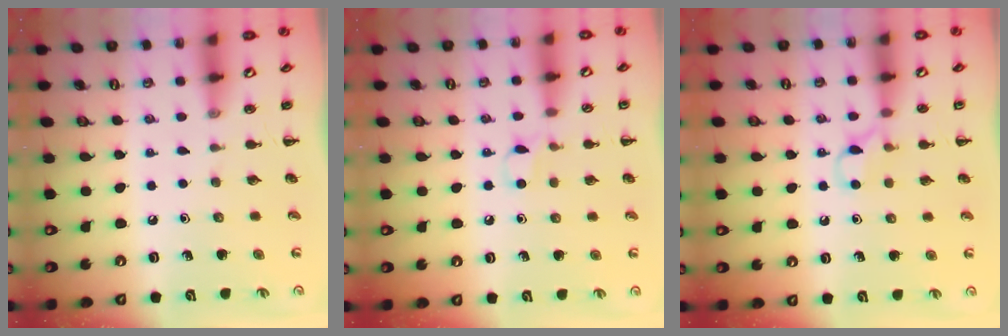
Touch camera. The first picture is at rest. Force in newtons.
{"total": 3.8, "press": 3.7, "slide": 1.0}
{"total": 5.6, "press": 5.3, "slide": 1.9}